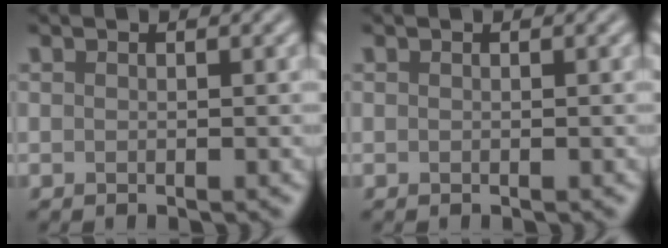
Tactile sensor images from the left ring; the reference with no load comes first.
{"total": 0.0}